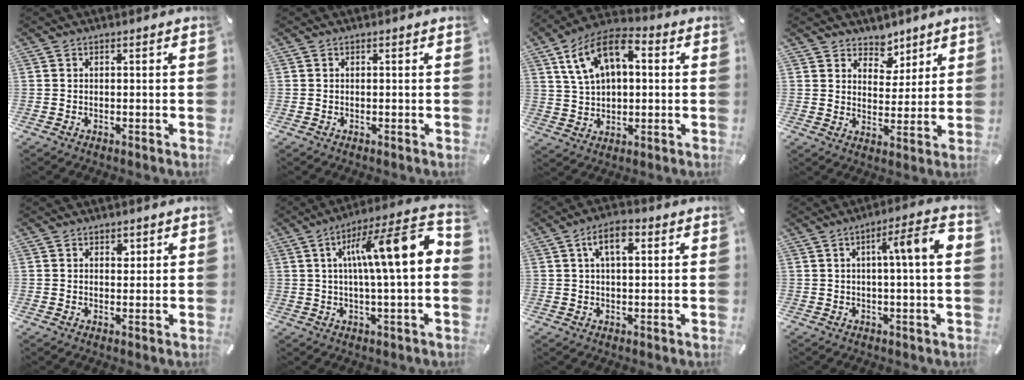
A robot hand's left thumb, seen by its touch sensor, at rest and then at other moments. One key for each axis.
{"total": 0.0}
{"total": 12.7, "fx": 4.6, "fy": 8.2, "fz": 8.5, "tx": -0.170, "ty": 0.004, "tz": 0.087}
{"total": 6.2, "fx": 4.5, "fy": 4.3, "fz": 0.0, "tx": 0.006, "ty": -0.037, "tz": 0.080}
{"total": 1.6, "fx": 0.8, "fy": 1.2, "fz": 0.7, "tx": 0.010, "ty": -0.007, "tz": 0.009}
{"total": 16.0, "fx": 3.1, "fy": 2.7, "fz": 15.5, "tx": -0.253, "ty": -0.004, "tz": 0.038}
{"total": 6.5, "fx": 2.3, "fy": 3.0, "fz": 5.4, "tx": -0.097, "ty": 0.004, "tz": 0.035}
{"total": 9.7, "fx": 1.6, "fy": 1.2, "fz": 9.5, "tx": -0.152, "ty": -0.001, "tz": 0.018}